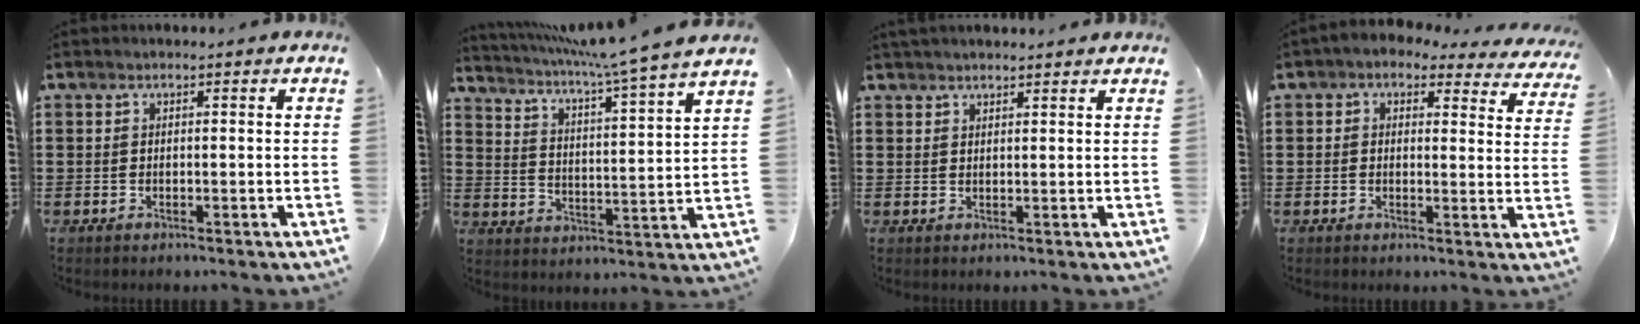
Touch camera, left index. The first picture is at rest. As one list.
[{"total": 6.1, "force": [5.1, -1.5, 3.1], "torque": [-0.081, -0.045, 0.077]}, {"total": 1.5, "force": [1.5, 0.2, 0.2], "torque": [-0.008, 0.001, 0.029]}, {"total": 2.2, "force": [1.6, 1.1, 0.9], "torque": [-0.029, -0.007, 0.025]}]